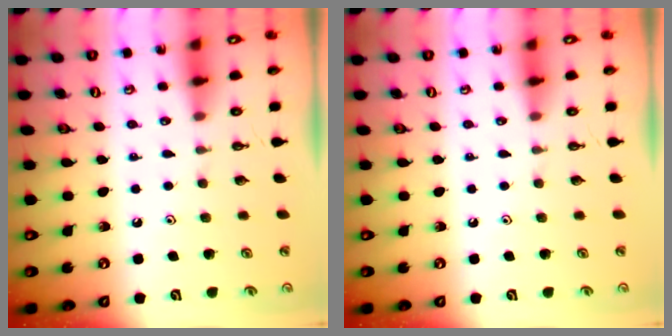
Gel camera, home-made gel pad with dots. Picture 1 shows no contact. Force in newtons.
{"total": 0.0}